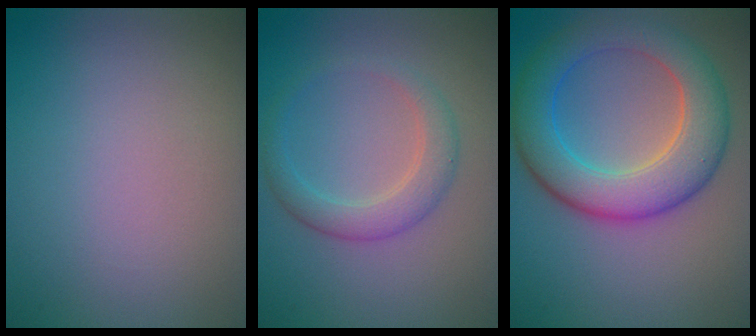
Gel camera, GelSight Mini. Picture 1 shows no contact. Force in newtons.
{"total": 2.6, "press": 2.6, "slide": 0.1}
{"total": 7.3, "press": 7.3, "slide": 0.1}